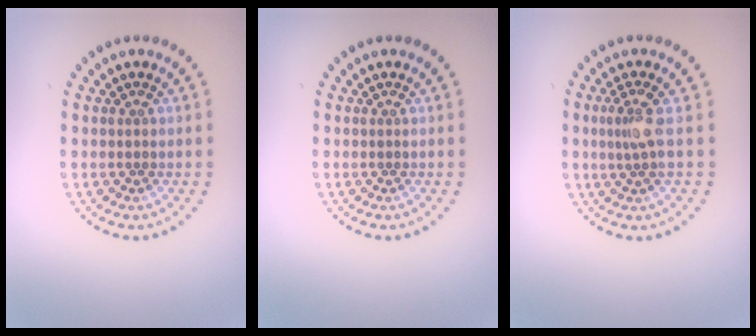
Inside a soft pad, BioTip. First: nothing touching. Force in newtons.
{"total": 0.0}
{"total": 2.0, "press": 1.5, "slide": 1.4}